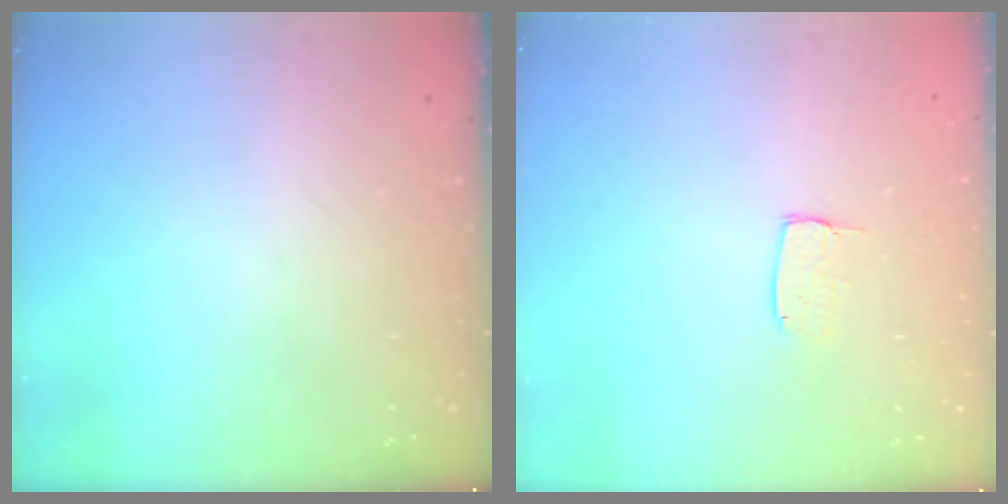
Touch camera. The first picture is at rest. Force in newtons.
{"total": 4.9, "press": 4.8, "slide": 0.4}